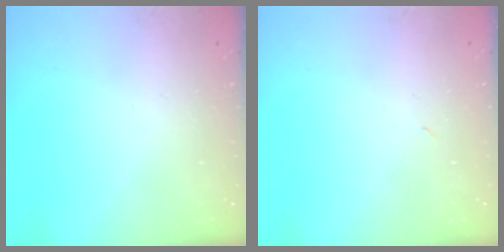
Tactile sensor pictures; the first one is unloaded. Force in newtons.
{"total": 2.4, "press": 2.3, "slide": 0.8}